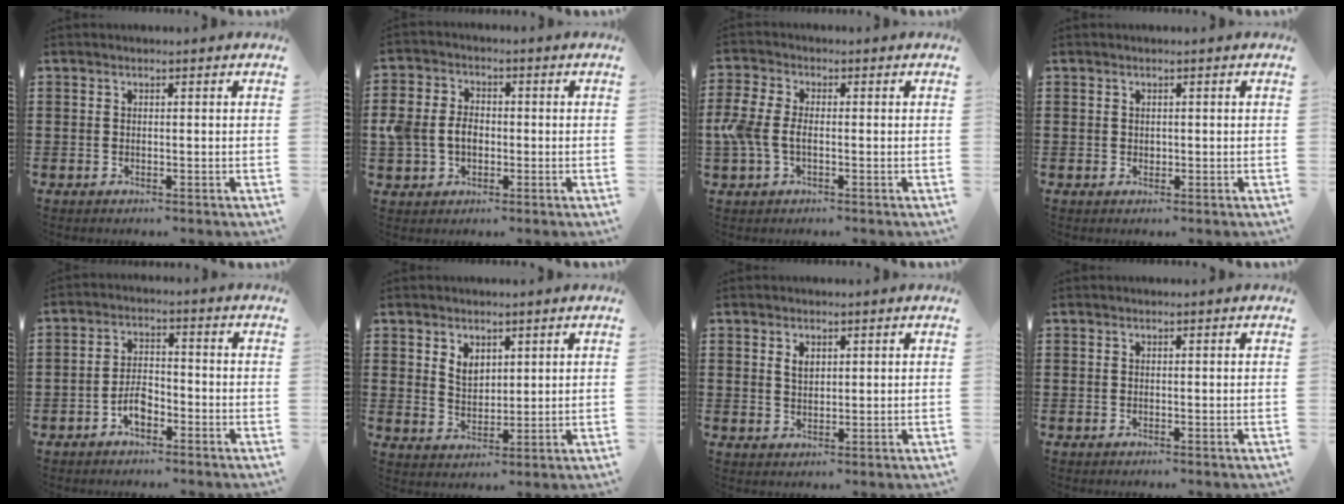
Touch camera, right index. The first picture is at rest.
{"total": 5.1, "force": [-0.6, 4.0, 3.2], "torque": [-0.088, 0.004, -0.020]}
{"total": 4.8, "force": [-1.1, 2.6, 3.8], "torque": [-0.104, -0.008, -0.029]}
{"total": 0.6, "force": [0.2, 0.5, 0.1], "torque": [-0.003, 0.003, 0.004]}
{"total": 4.1, "force": [-2.3, 2.0, 2.7], "torque": [-0.060, 0.002, -0.047]}
{"total": 3.5, "force": [2.0, 2.5, 1.4], "torque": [-0.037, 0.010, 0.038]}
{"total": 2.0, "force": [1.0, 1.2, 1.2], "torque": [-0.027, 0.005, 0.018]}
{"total": 0.0}